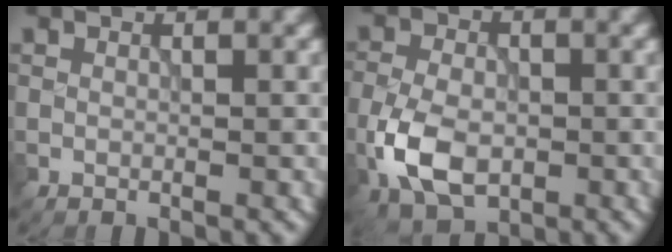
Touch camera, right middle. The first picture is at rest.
{"total": 6.3, "force": [-2.1, 3.9, 4.5], "torque": [-0.099, -0.007, -0.045]}